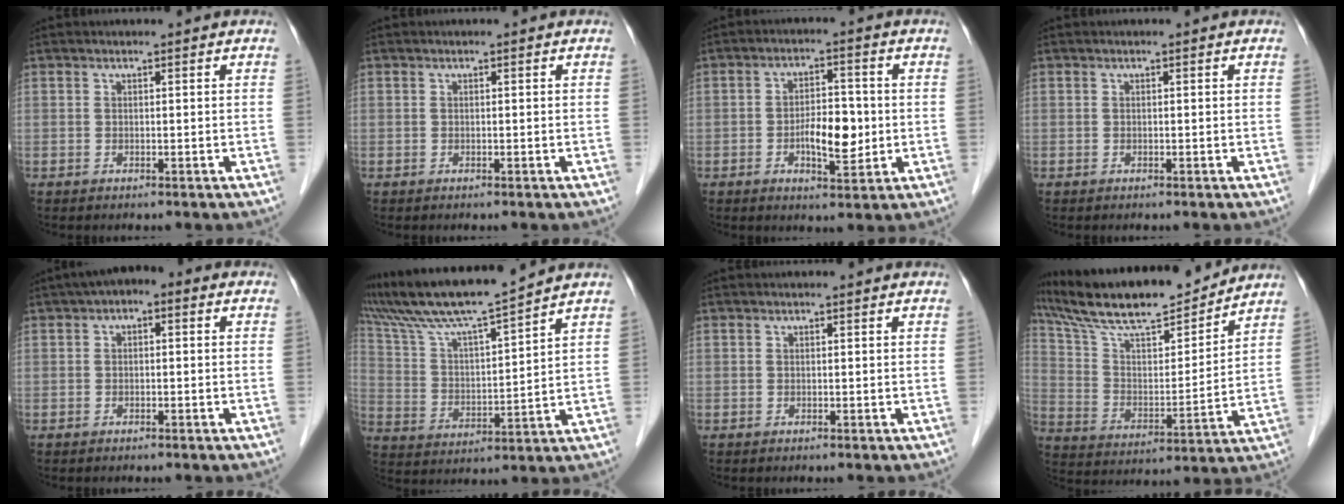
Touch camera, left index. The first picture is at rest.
{"total": 0.0}
{"total": 6.3, "force": [-1.0, 2.5, 5.7], "torque": [-0.101, 0.001, -0.015]}
{"total": 0.0}
{"total": 3.7, "force": [0.9, 1.8, 3.1], "torque": [-0.044, 0.023, 0.004]}
{"total": 13.5, "force": [12.1, -1.5, 5.7], "torque": [-0.117, 0.006, 0.224]}
{"total": 0.0}
{"total": 18.6, "force": [16.5, 2.4, 8.2], "torque": [-0.155, 0.012, 0.288]}